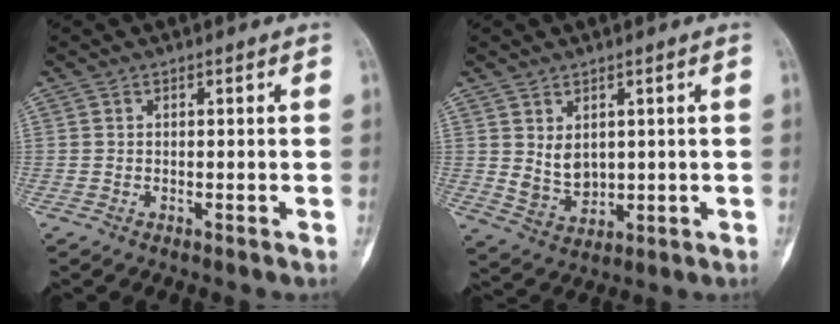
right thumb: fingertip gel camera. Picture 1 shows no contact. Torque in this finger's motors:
{"motor_torque": [0.10, 1.93, 0.50, -0.06, 0.14]}